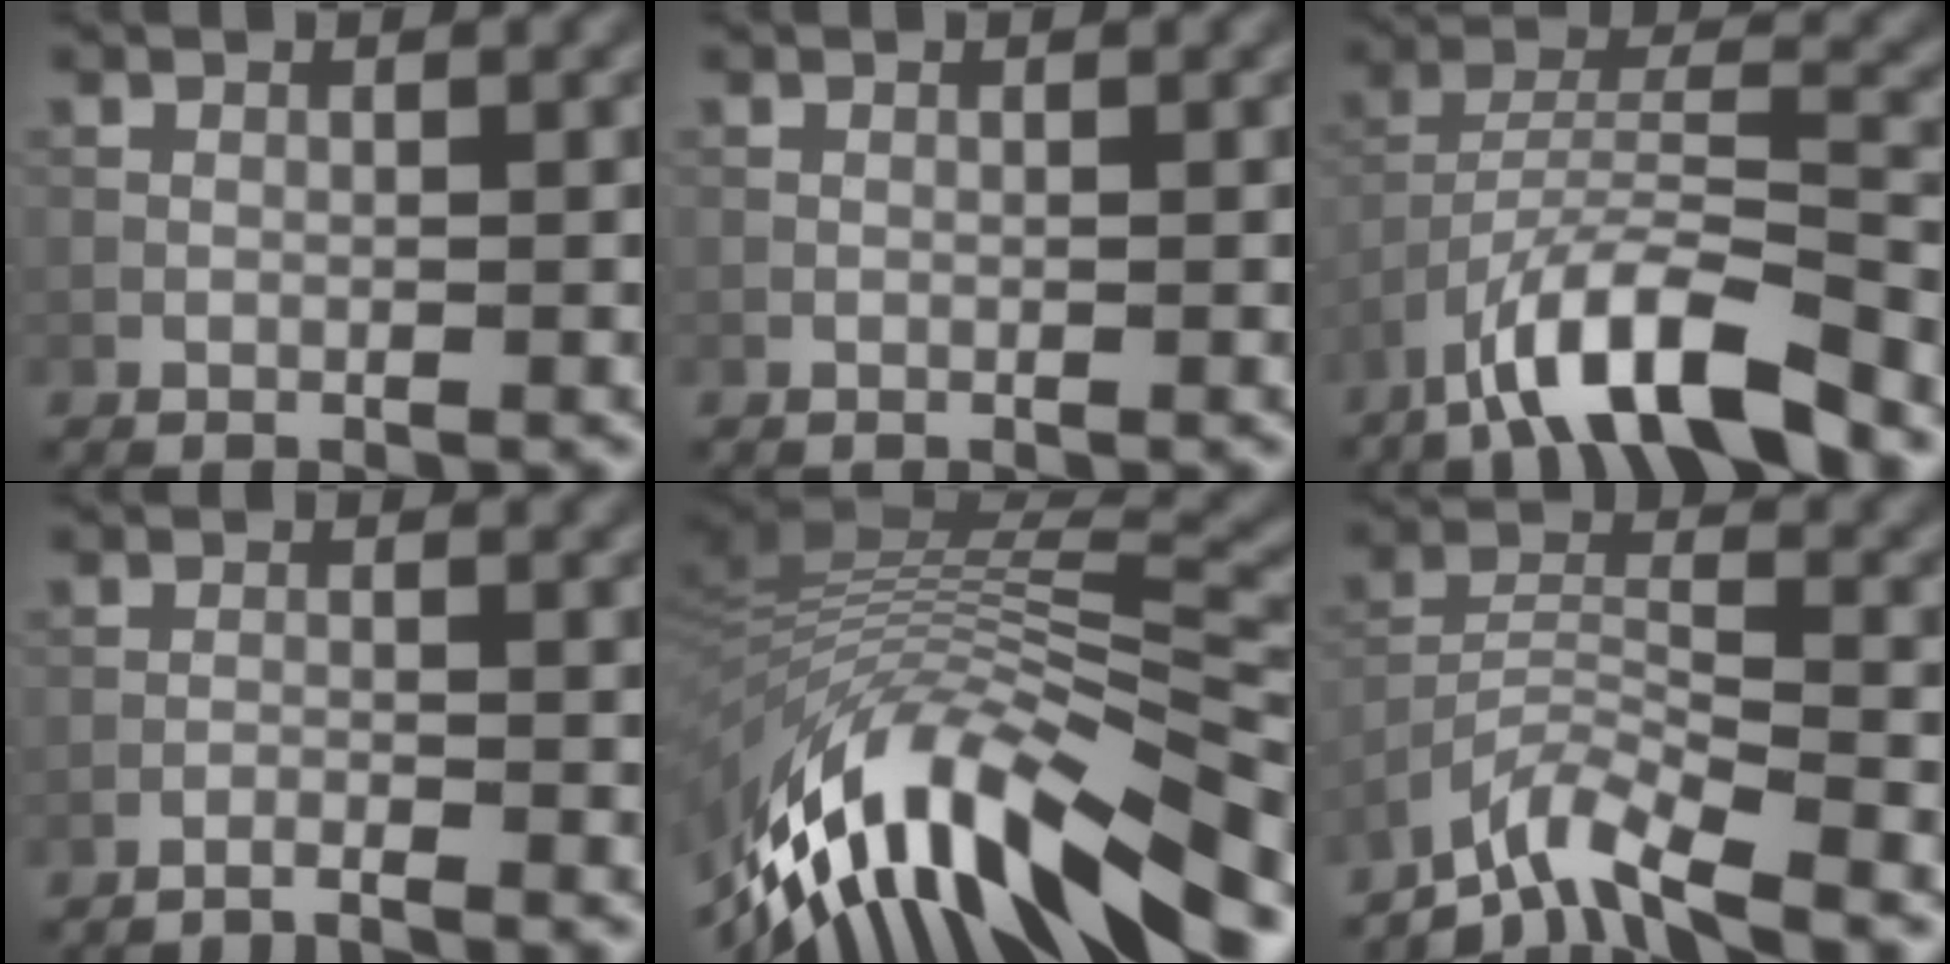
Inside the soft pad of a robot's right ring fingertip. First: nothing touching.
{"total": 0.0}
{"total": 9.3, "force": [-6.6, 2.1, 6.2], "torque": [-0.105, 0.006, -0.120]}
{"total": 2.3, "force": [-2.2, 0.1, 0.7], "torque": [-0.010, -0.002, -0.043]}
{"total": 14.6, "force": [-7.7, 5.2, 11.3], "torque": [-0.225, 0.021, -0.135]}
{"total": 5.8, "force": [-5.1, 0.6, 2.7], "torque": [-0.046, -0.001, -0.102]}